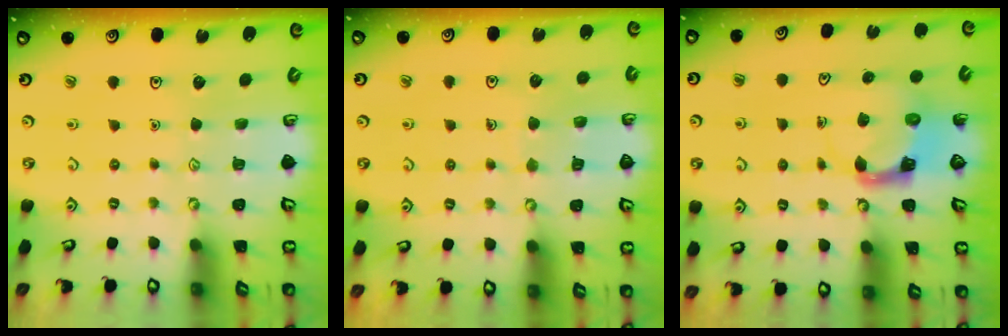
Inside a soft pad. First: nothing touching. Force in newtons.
{"total": 5.2, "press": 5.2, "slide": 0.4}
{"total": 3.5, "press": 3.5, "slide": 0.5}